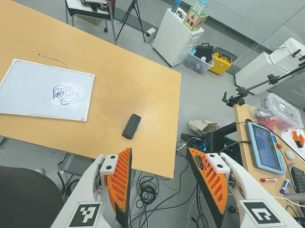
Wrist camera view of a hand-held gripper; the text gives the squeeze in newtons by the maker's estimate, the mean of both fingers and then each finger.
{"total": 0.0}